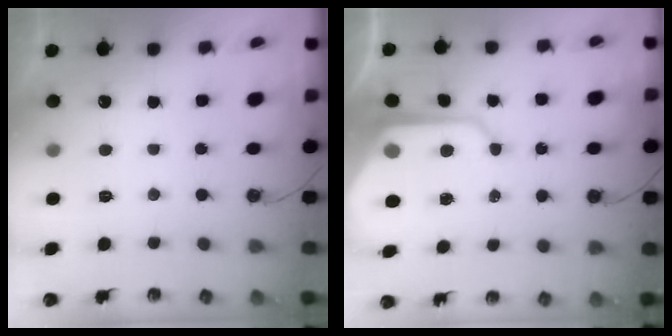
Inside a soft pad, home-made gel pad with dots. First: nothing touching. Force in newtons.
{"total": 13.9, "press": 13.9, "slide": 1.2}